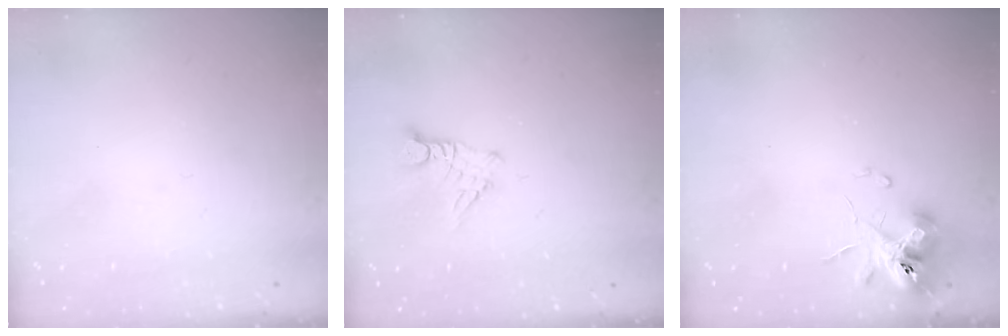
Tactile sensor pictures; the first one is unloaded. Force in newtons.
{"total": 3.8, "press": 3.8, "slide": 0.3}
{"total": 11.7, "press": 11.7, "slide": 0.6}